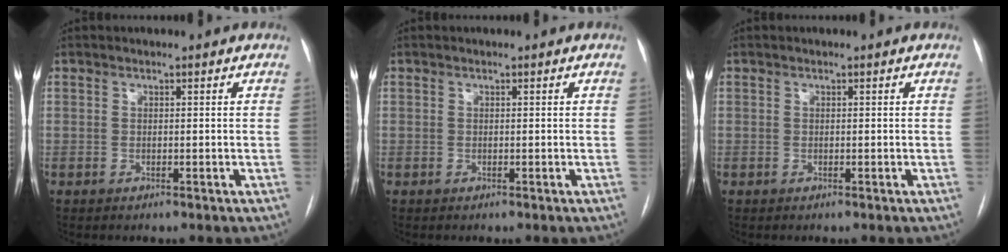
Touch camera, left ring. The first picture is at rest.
{"total": 0.0}
{"total": 0.0}